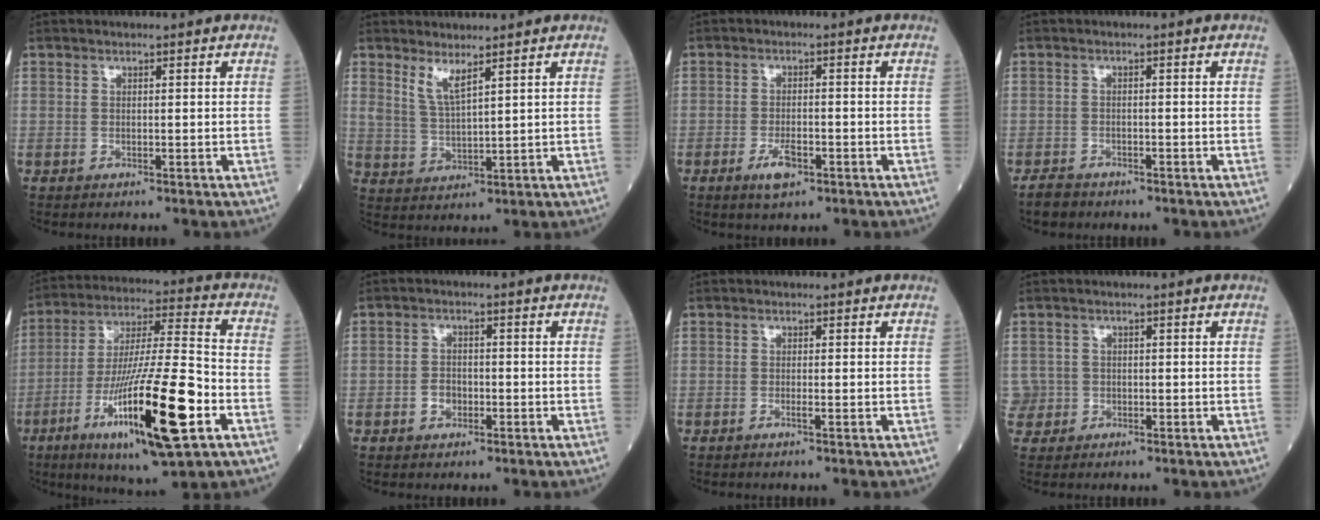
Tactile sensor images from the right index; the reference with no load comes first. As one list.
[{"total": 3.9, "force": [2.8, 0.4, 2.7], "torque": [-0.058, -0.015, 0.061]}, {"total": 3.7, "force": [-1.9, 1.3, 2.9], "torque": [-0.055, -0.002, -0.031]}, {"total": 2.5, "force": [-2.1, 1.2, 0.5], "torque": [-0.020, -0.002, -0.033]}, {"total": 21.0, "force": [-8.0, 2.2, 19.3], "torque": [-0.346, -0.029, -0.132]}, {"total": 2.6, "force": [-1.1, 1.9, 1.4], "torque": [-0.025, 0.004, -0.016]}, {"total": 0.7, "force": [-0.4, -0.1, 0.6], "torque": [-0.010, 0.000, -0.007]}, {"total": 2.5, "force": [-0.5, 2.4, -0.2], "torque": [0.012, 0.010, -0.011]}]